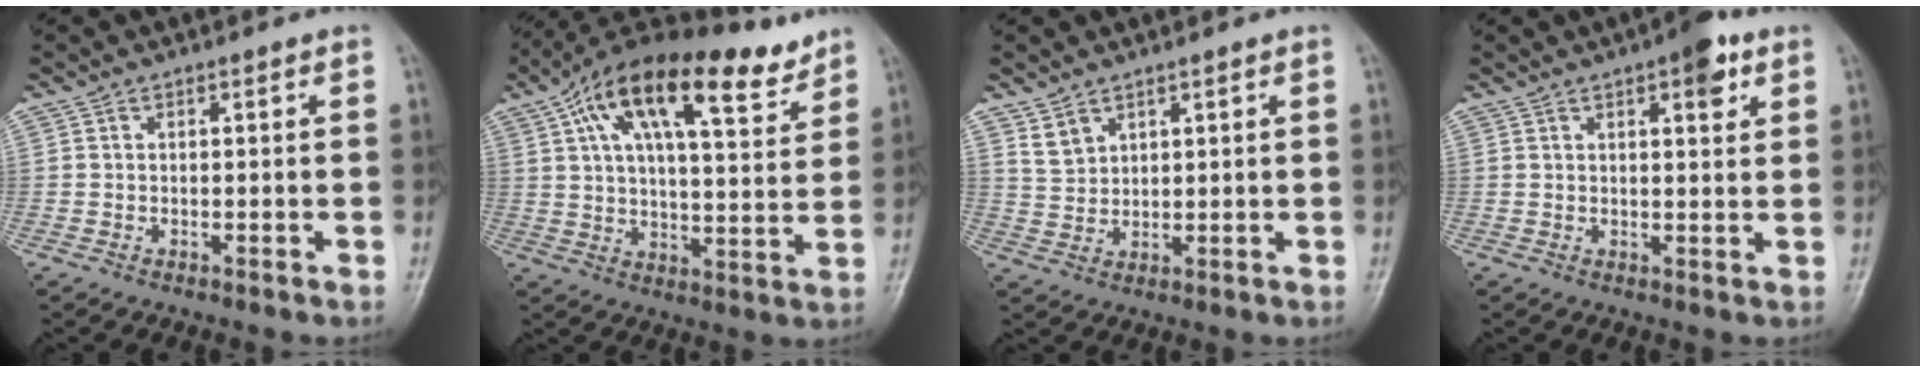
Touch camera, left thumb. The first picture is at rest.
{"total": 20.9, "force": [12.4, 7.7, 15.0], "torque": [-0.229, -0.018, 0.203]}
{"total": 3.4, "force": [2.6, 1.9, 1.0], "torque": [-0.008, -0.016, 0.058]}
{"total": 5.8, "force": [3.0, 2.1, 4.5], "torque": [-0.047, -0.008, 0.034]}